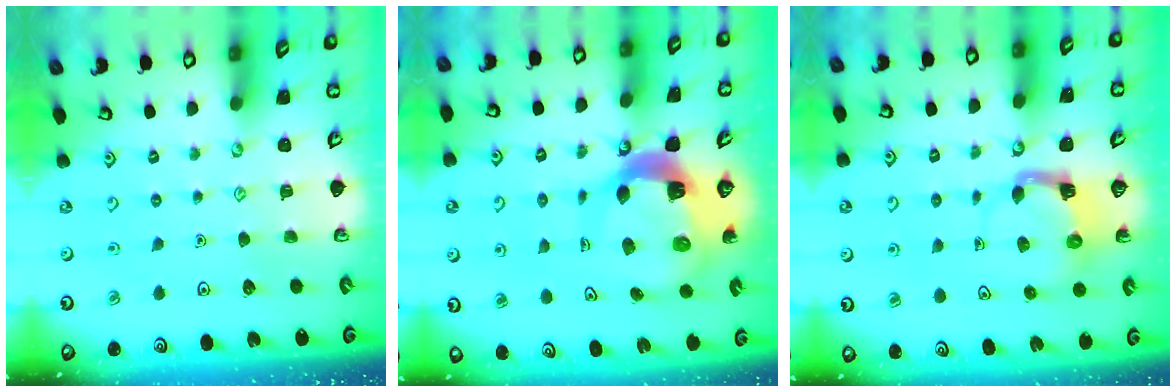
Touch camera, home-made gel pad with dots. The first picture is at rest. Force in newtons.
{"total": 9.5, "press": 9.4, "slide": 1.4}
{"total": 3.8, "press": 3.7, "slide": 0.7}